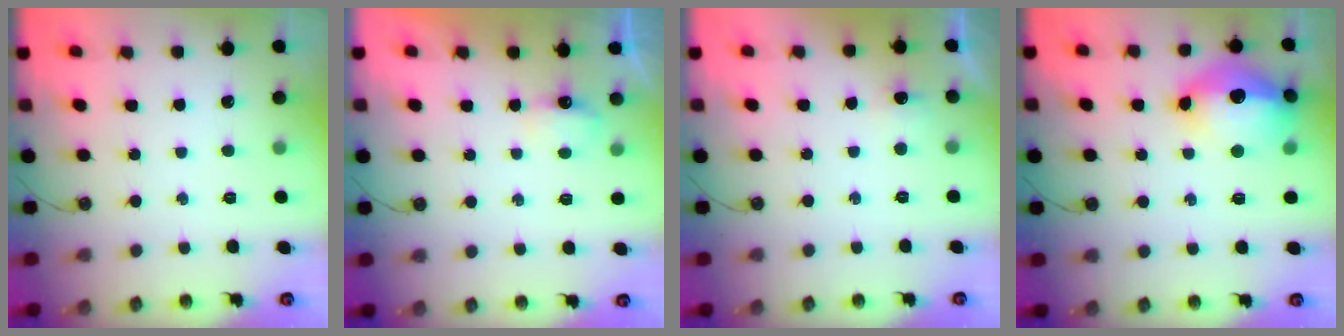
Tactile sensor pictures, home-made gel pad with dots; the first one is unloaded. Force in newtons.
{"total": 4.8, "press": 4.7, "slide": 0.7}
{"total": 6.4, "press": 4.9, "slide": 4.1}
{"total": 16.4, "press": 16.3, "slide": 1.8}